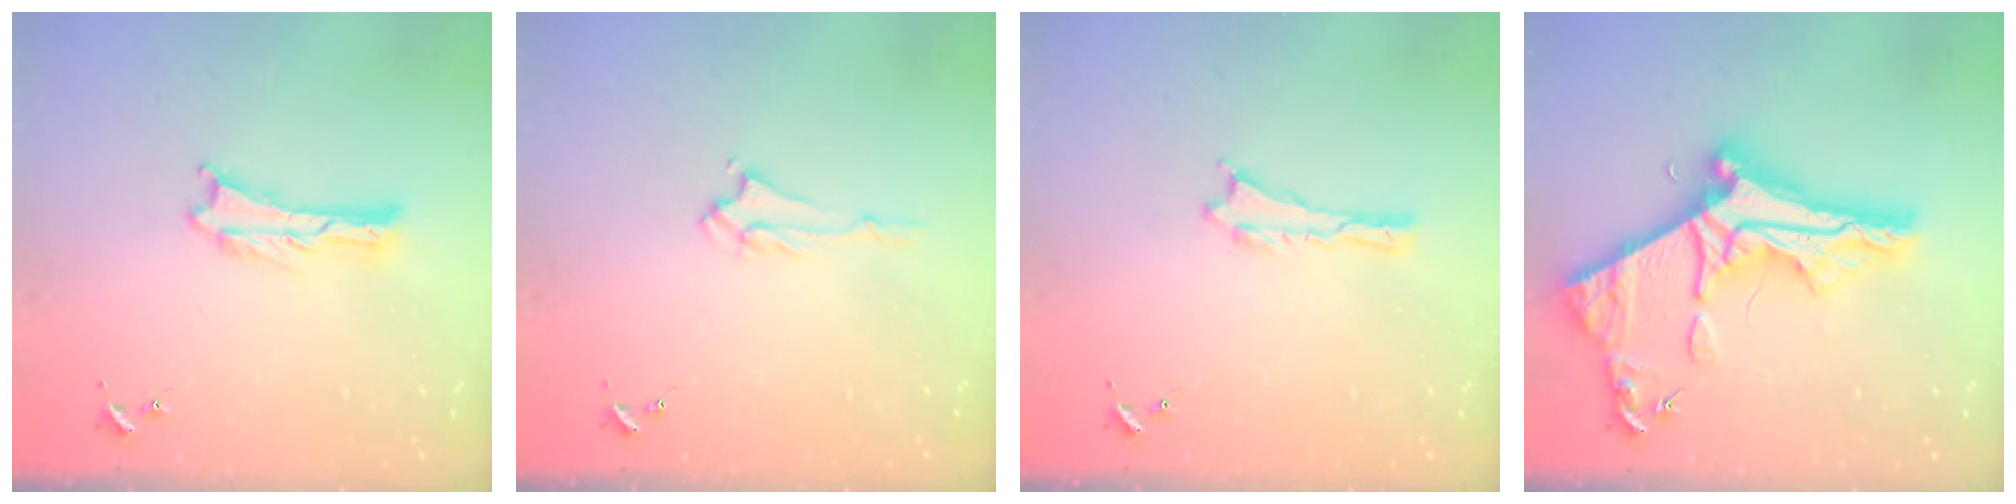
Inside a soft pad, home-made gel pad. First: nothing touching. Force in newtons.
{"total": 1.4, "press": 1.4, "slide": 0.3}
{"total": 0.0}
{"total": 11.4, "press": 11.3, "slide": 1.0}